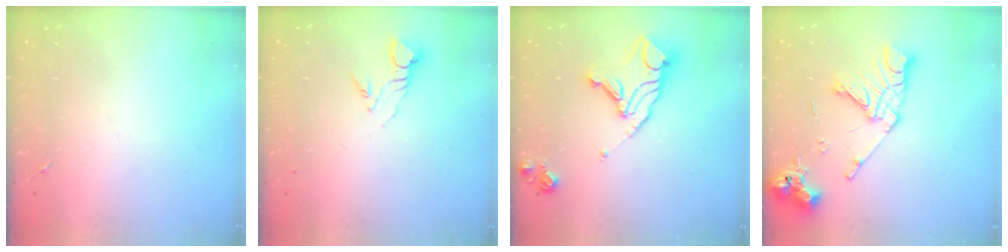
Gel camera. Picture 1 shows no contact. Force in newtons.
{"total": 3.8, "press": 3.8, "slide": 0.2}
{"total": 14.9, "press": 14.8, "slide": 1.5}
{"total": 15.5, "press": 15.4, "slide": 1.9}